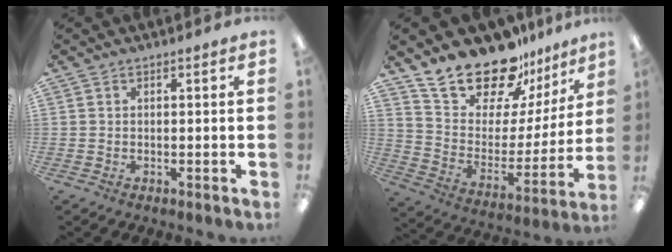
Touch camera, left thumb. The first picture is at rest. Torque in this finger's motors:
{"motor_torque": [1.00, 0.99, 1.40, -1.38, 0.21]}